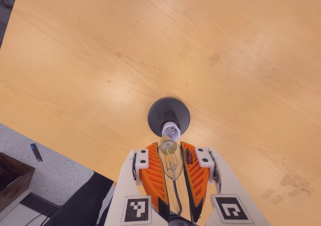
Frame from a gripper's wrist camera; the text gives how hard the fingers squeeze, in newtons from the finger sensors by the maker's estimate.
{"total": 22.2, "left": 26.0, "right": 18.3}